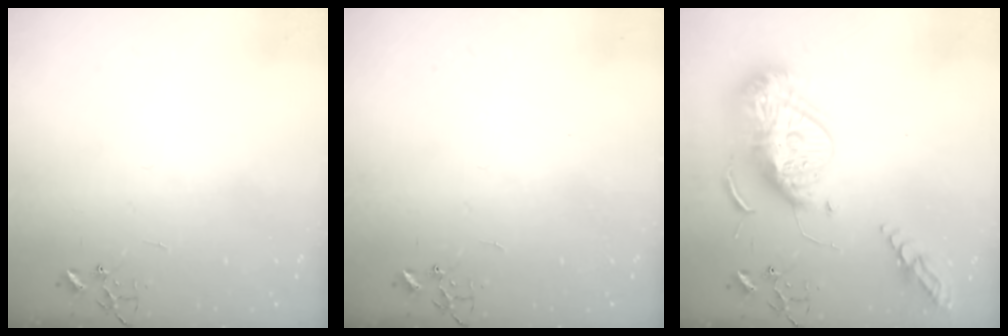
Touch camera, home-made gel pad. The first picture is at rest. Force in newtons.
{"total": 0.0}
{"total": 19.6, "press": 19.5, "slide": 1.9}